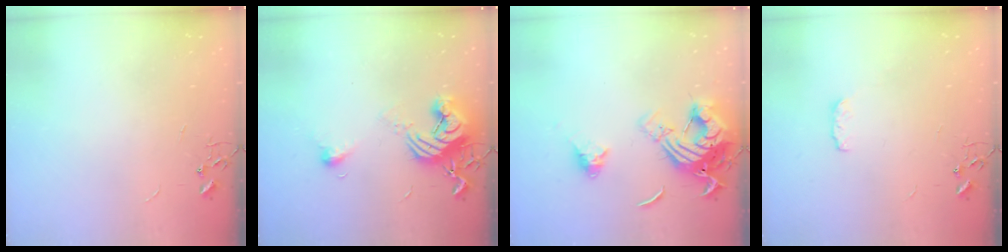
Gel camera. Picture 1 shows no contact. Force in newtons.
{"total": 12.0, "press": 11.9, "slide": 1.8}
{"total": 17.5, "press": 17.4, "slide": 1.9}
{"total": 4.5, "press": 4.4, "slide": 0.6}